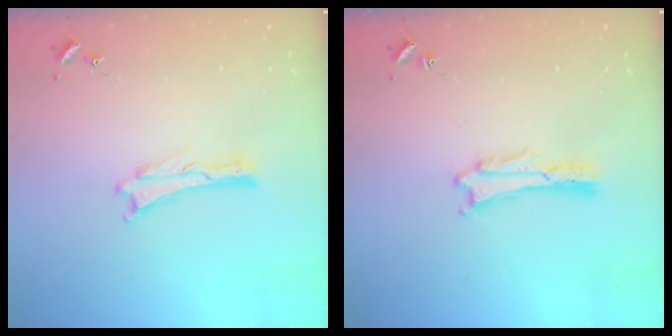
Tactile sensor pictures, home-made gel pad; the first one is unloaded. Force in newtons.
{"total": 0.0}